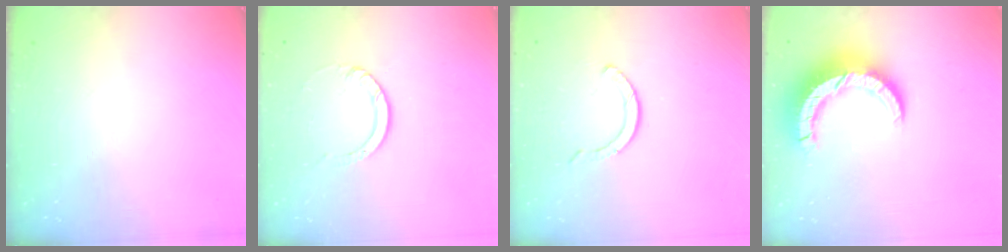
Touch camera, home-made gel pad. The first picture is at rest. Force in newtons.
{"total": 3.0, "press": 3.0, "slide": 0.3}
{"total": 2.9, "press": 2.9, "slide": 0.4}
{"total": 12.0, "press": 12.0, "slide": 1.2}